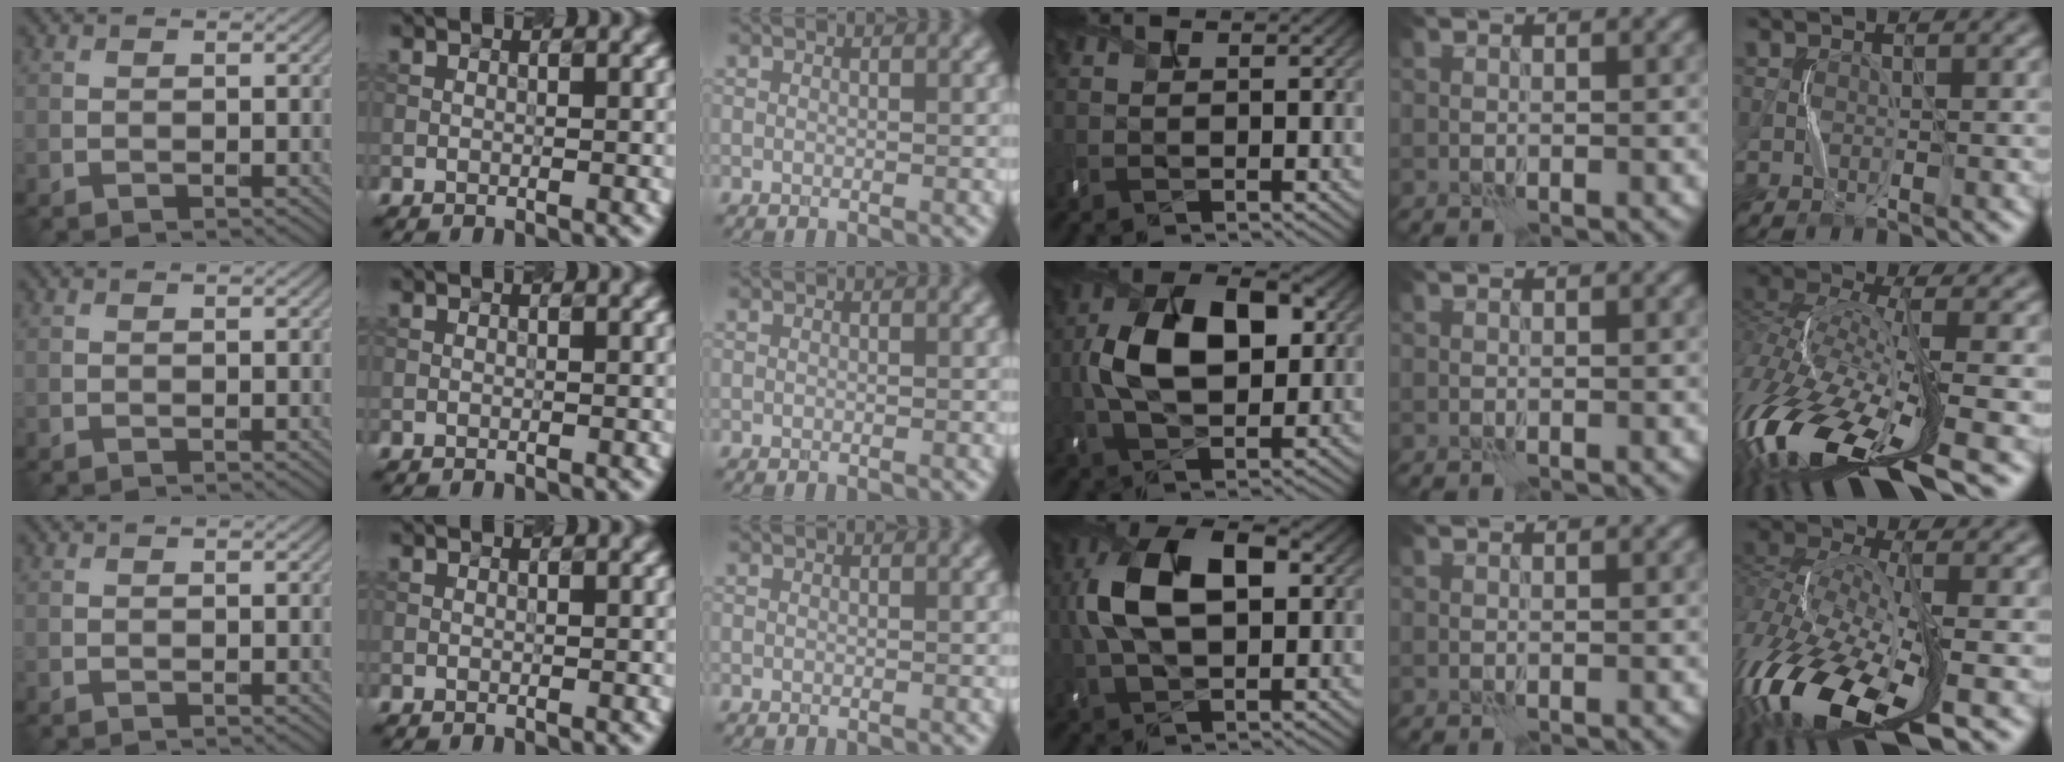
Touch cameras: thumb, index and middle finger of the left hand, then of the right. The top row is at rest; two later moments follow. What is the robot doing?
{"motion": "shake", "object": "handbell"}